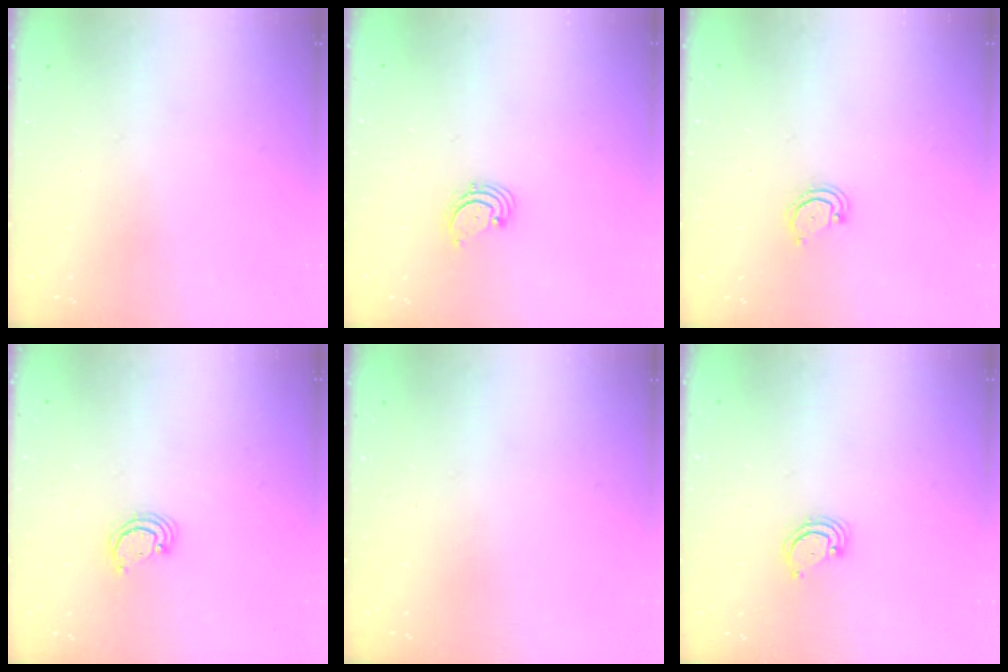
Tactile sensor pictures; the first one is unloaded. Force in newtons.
{"total": 1.7, "press": 1.7, "slide": 0.2}
{"total": 2.5, "press": 2.5, "slide": 0.2}
{"total": 2.6, "press": 2.5, "slide": 0.3}
{"total": 0.0}
{"total": 2.9, "press": 2.9, "slide": 0.2}